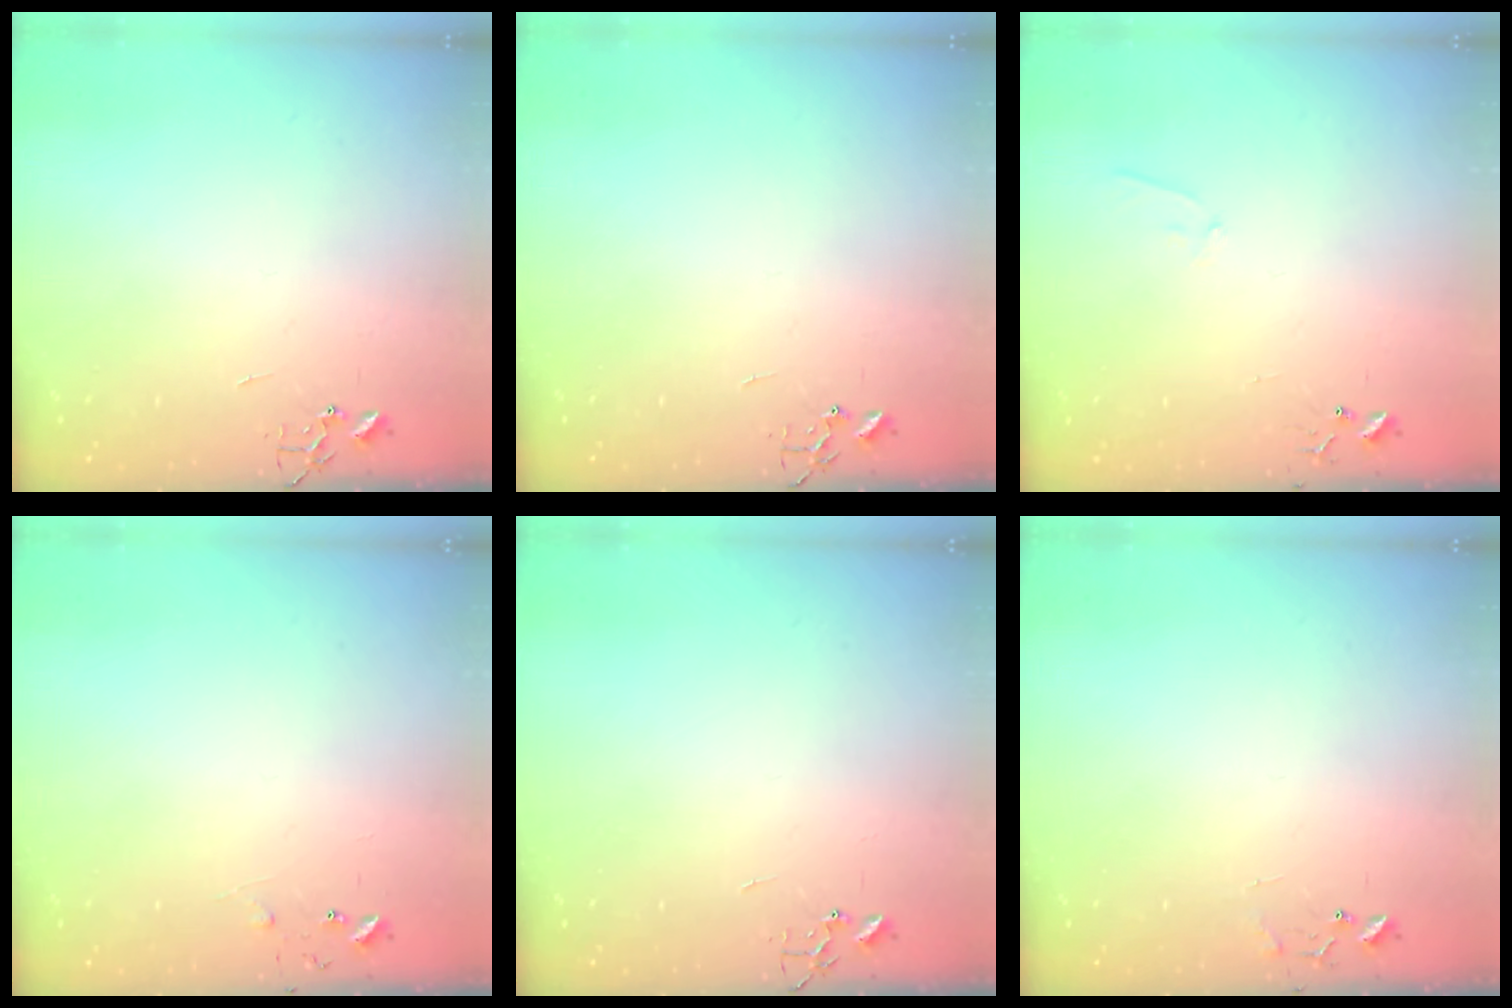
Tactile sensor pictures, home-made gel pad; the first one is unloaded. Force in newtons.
{"total": 0.0}
{"total": 6.0, "press": 5.9, "slide": 0.8}
{"total": 6.2, "press": 6.2, "slide": 0.5}
{"total": 0.0}
{"total": 6.7, "press": 6.7, "slide": 0.5}